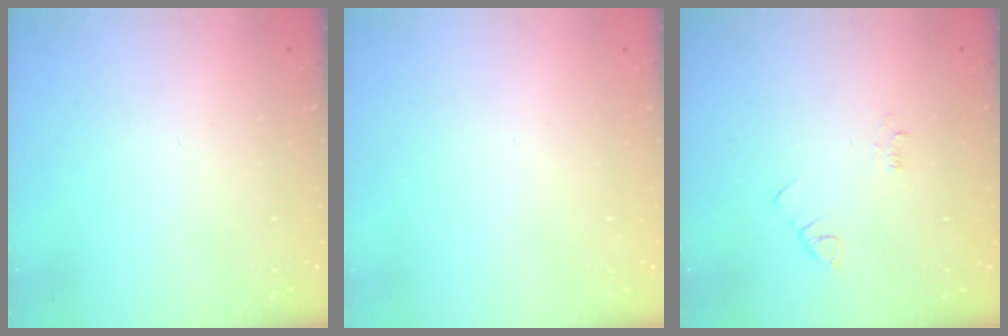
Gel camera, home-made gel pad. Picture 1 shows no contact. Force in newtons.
{"total": 1.6, "press": 1.6, "slide": 0.1}
{"total": 2.1, "press": 2.1, "slide": 0.4}